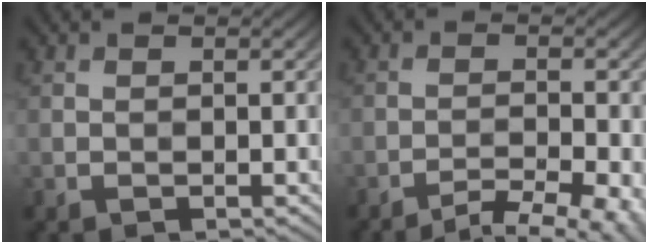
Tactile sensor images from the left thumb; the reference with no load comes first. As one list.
[{"total": 6.4, "force": [-4.7, 1.3, 4.1], "torque": [-0.065, -0.002, -0.068]}]